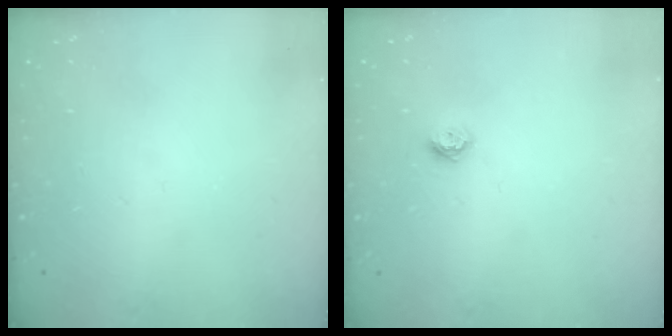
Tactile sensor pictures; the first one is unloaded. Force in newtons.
{"total": 5.8, "press": 5.8, "slide": 0.7}